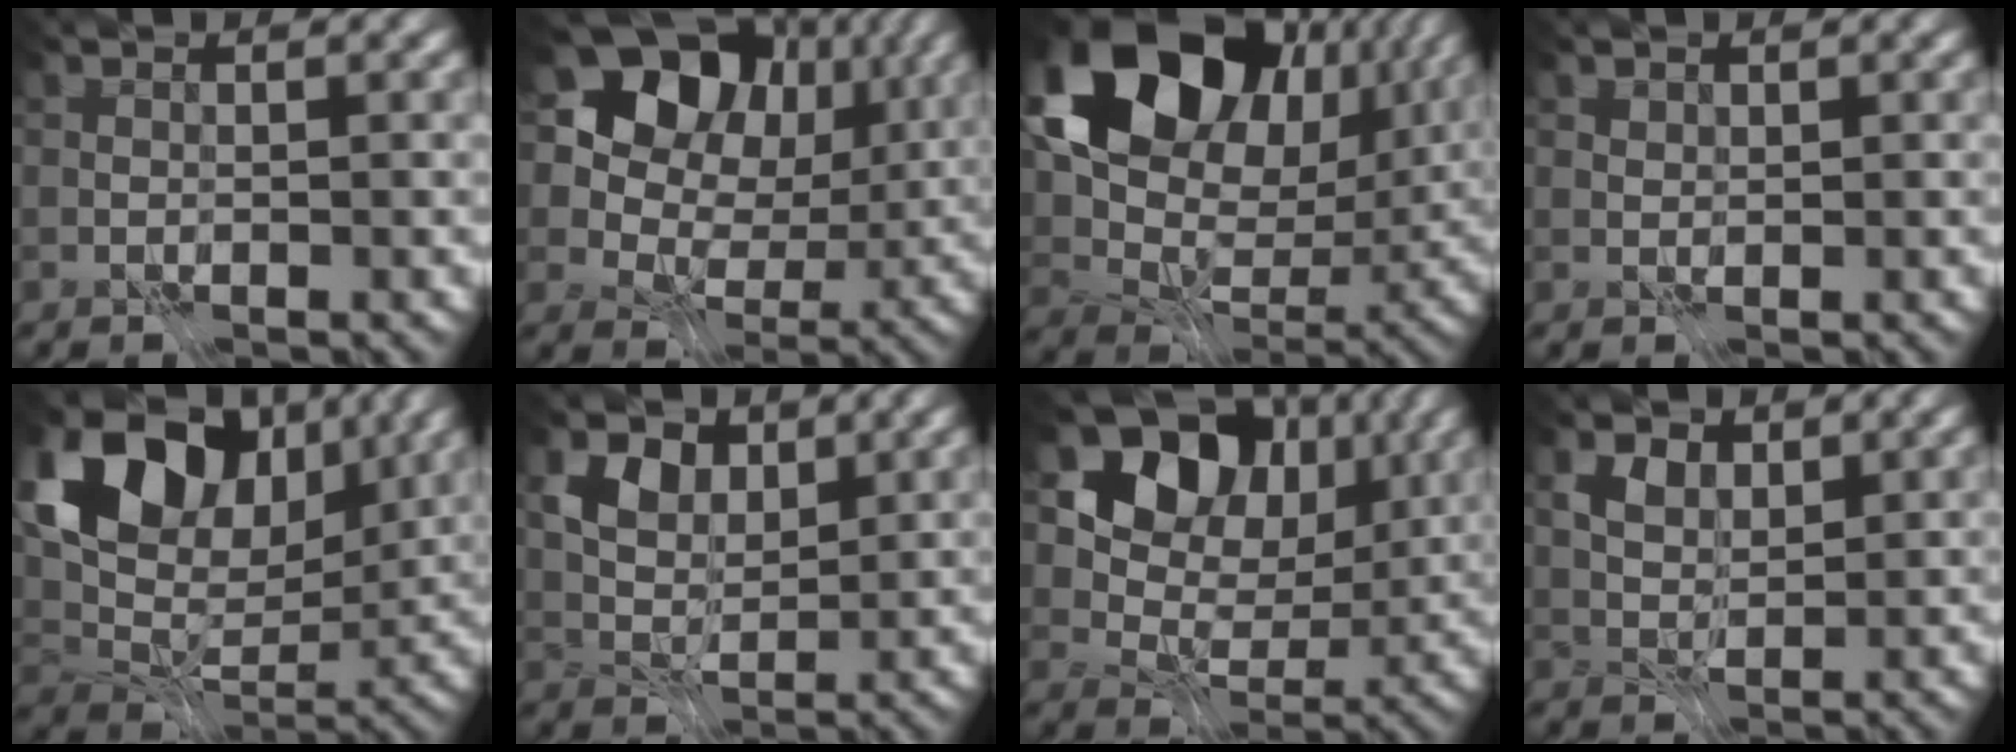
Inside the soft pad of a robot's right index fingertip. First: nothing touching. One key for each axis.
{"total": 12.3, "fx": 4.3, "fy": 9.4, "fz": 6.7, "tx": -0.118, "ty": 0.031, "tz": 0.056}
{"total": 18.0, "fx": 6.6, "fy": 12.7, "fz": 10.9, "tx": -0.187, "ty": 0.018, "tz": 0.127}
{"total": 0.6, "fx": 0.5, "fy": 0.4, "fz": 0.2, "tx": -0.004, "ty": -0.003, "tz": 0.013}
{"total": 13.2, "fx": 4.6, "fy": 8.5, "fz": 9.0, "tx": -0.161, "ty": 0.022, "tz": 0.077}
{"total": 4.3, "fx": 1.7, "fy": 3.0, "fz": 2.7, "tx": -0.052, "ty": -0.008, "tz": 0.029}
{"total": 10.8, "fx": 4.0, "fy": 8.0, "fz": 6.0, "tx": -0.097, "ty": 0.002, "tz": 0.053}
{"total": 2.7, "fx": 1.1, "fy": 1.7, "fz": 1.8, "tx": -0.032, "ty": -0.005, "tz": 0.016}